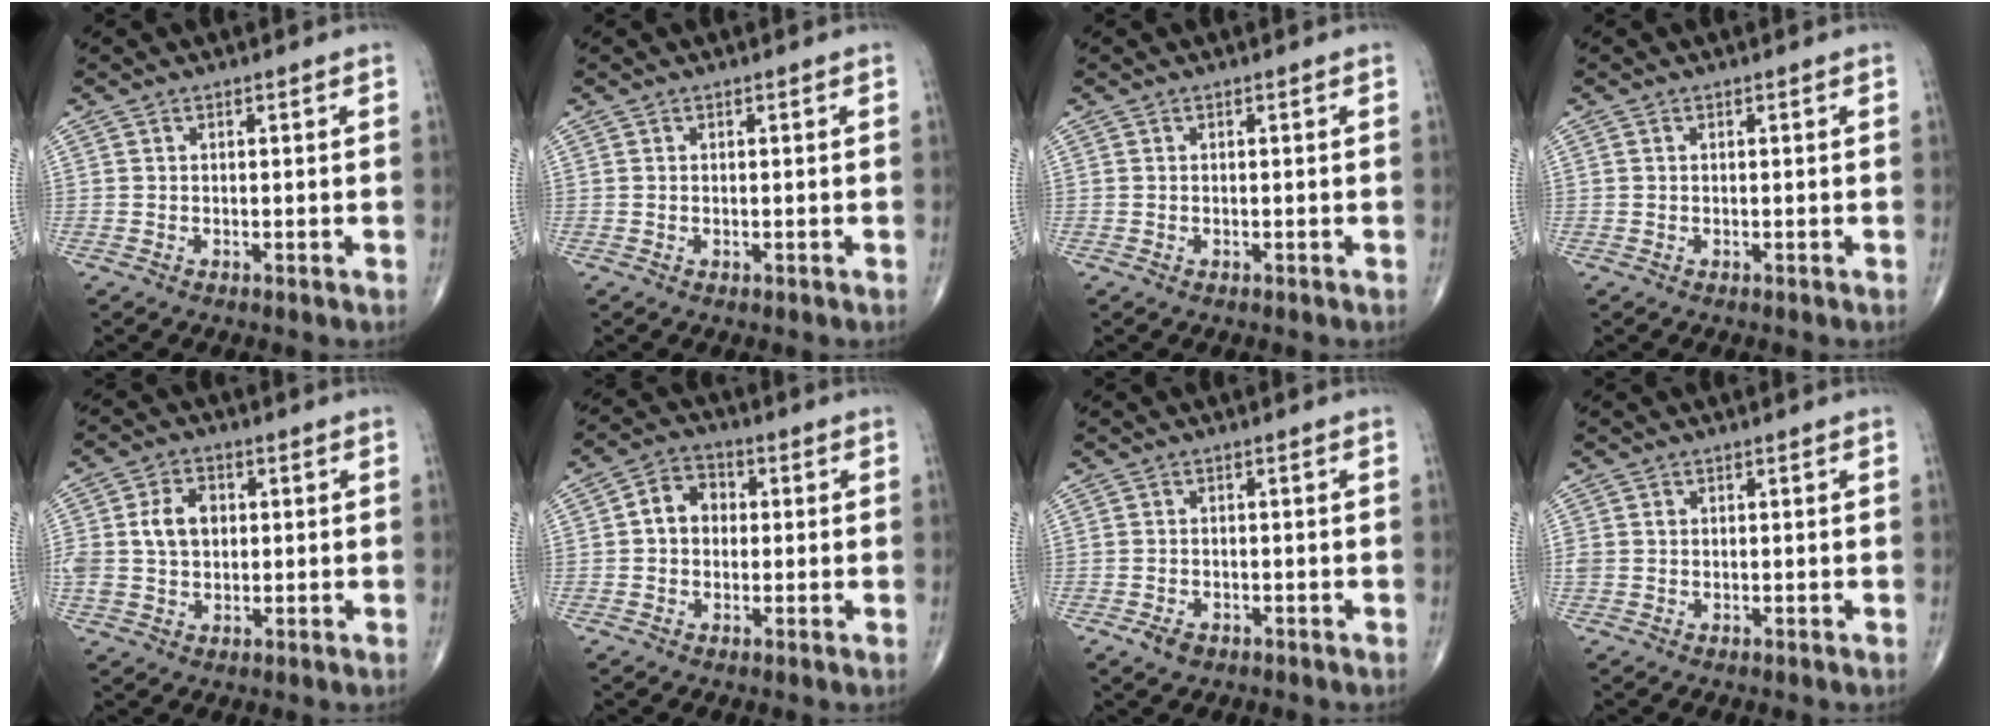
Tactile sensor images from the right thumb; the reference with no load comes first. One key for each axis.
{"total": 0.0}
{"total": 0.0}
{"total": 0.0}
{"total": 8.2, "fx": 1.0, "fy": 6.0, "fz": 5.5, "tx": -0.099, "ty": 0.009, "tz": 0.018}
{"total": 6.3, "fx": 0.3, "fy": 5.1, "fz": 3.7, "tx": -0.044, "ty": 0.020, "tz": -0.005}
{"total": 2.5, "fx": -1.4, "fy": 1.6, "fz": 1.3, "tx": -0.020, "ty": 0.002, "tz": -0.021}
{"total": 1.6, "fx": 0.1, "fy": 1.4, "fz": 0.7, "tx": -0.015, "ty": 0.006, "tz": 0.006}